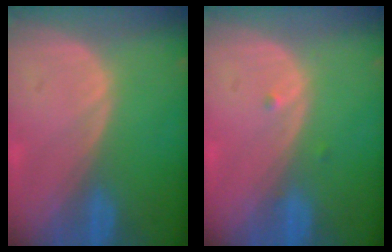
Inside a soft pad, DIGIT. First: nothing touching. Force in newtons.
{"total": 0.9, "press": 0.7, "slide": 0.5}